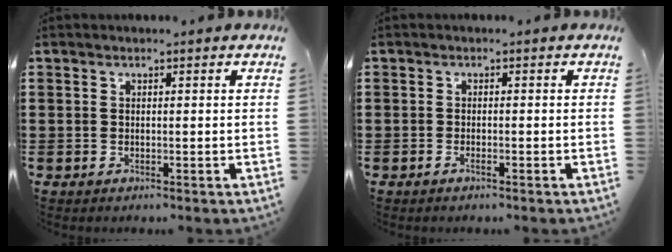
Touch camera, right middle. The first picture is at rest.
{"total": 0.8, "force": [-0.4, 0.1, 0.6], "torque": [-0.014, -0.006, -0.006]}